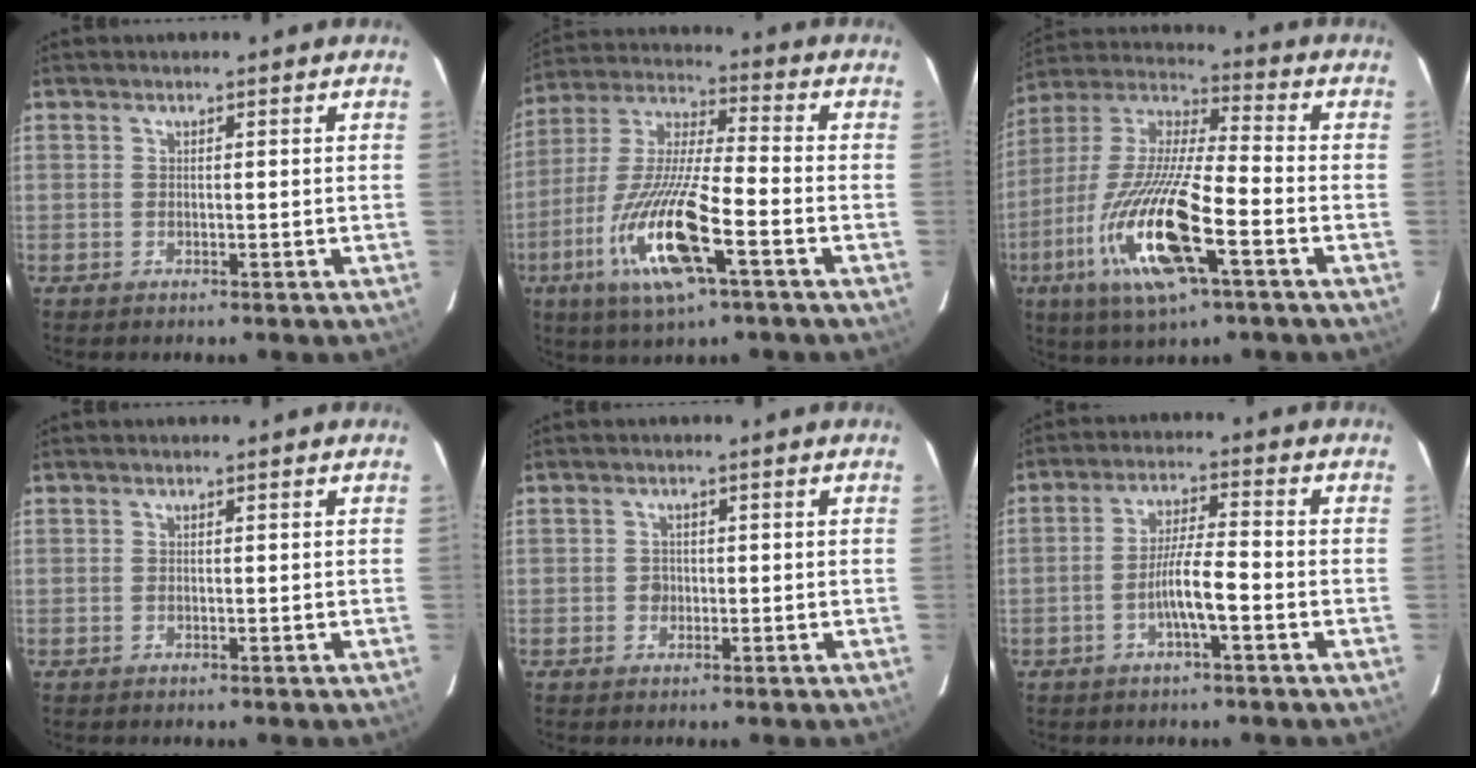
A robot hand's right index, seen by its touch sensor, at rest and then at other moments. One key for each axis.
{"total": 16.8, "fx": -6.8, "fy": 2.2, "fz": 15.2, "tx": -0.314, "ty": -0.020, "tz": -0.123}
{"total": 19.5, "fx": -7.5, "fy": 3.3, "fz": 17.7, "tx": -0.383, "ty": -0.027, "tz": -0.138}
{"total": 0.0}
{"total": 1.3, "fx": -0.2, "fy": 1.2, "fz": 0.5, "tx": -0.008, "ty": 0.003, "tz": -0.002}
{"total": 6.3, "fx": -2.2, "fy": 0.4, "fz": 5.9, "tx": -0.115, "ty": 0.007, "tz": -0.041}